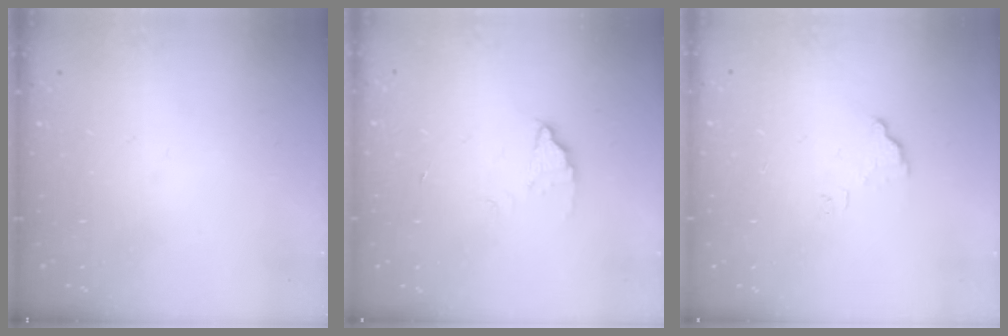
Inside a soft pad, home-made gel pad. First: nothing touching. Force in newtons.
{"total": 2.6, "press": 2.6, "slide": 0.2}
{"total": 2.3, "press": 2.3, "slide": 0.1}